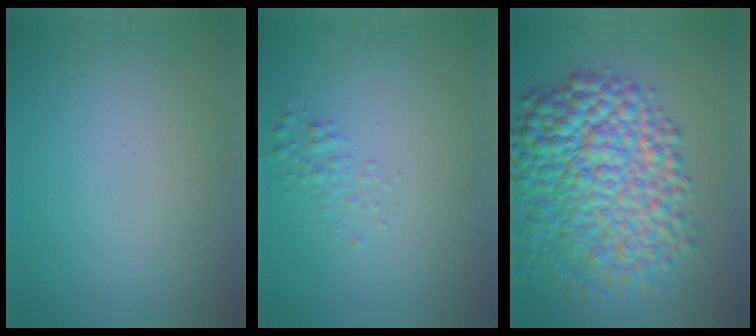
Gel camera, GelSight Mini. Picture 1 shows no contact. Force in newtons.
{"total": 1.1, "press": 1.1, "slide": 0.0}
{"total": 10.9, "press": 10.9, "slide": 0.2}